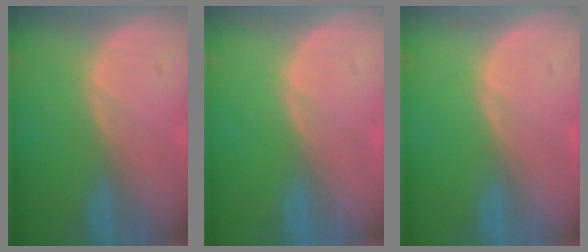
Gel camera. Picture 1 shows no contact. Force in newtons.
{"total": 0.0}
{"total": 0.0}